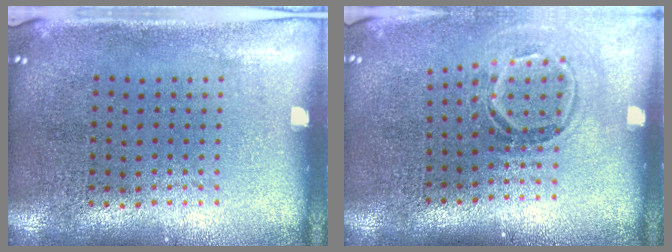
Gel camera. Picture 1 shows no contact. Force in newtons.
{"total": 1.6, "press": 1.1, "slide": 1.2}